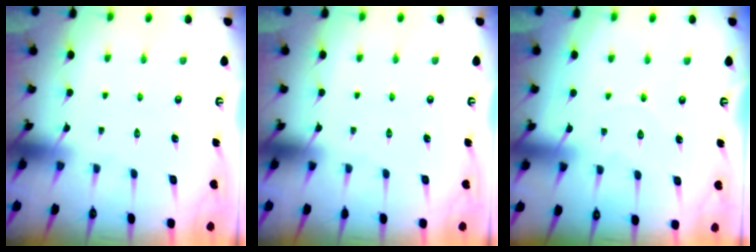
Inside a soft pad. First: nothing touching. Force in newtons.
{"total": 0.0}
{"total": 3.8, "press": 3.8, "slide": 0.4}